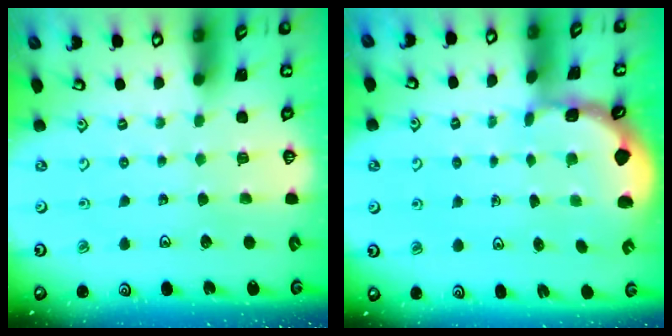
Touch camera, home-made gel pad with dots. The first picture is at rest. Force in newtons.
{"total": 0.8, "press": 0.8, "slide": 0.2}